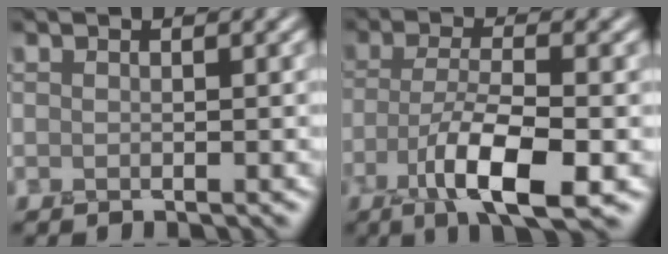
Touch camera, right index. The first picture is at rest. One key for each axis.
{"total": 7.0, "fx": -3.1, "fy": 1.9, "fz": 6.0, "tx": -0.106, "ty": 0.003, "tz": -0.063}